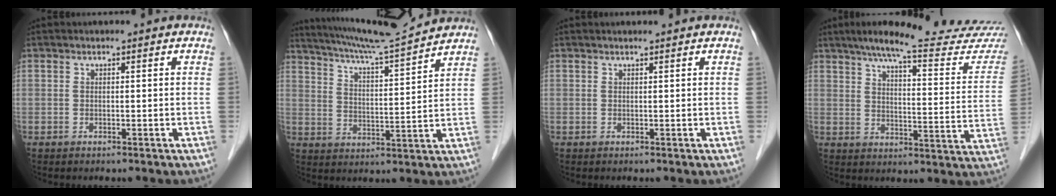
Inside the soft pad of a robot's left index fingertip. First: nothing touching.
{"total": 12.2, "force": [11.4, -1.6, 3.9], "torque": [-0.077, -0.010, 0.183]}
{"total": 0.7, "force": [0.6, -0.1, 0.4], "torque": [-0.005, 0.004, 0.011]}
{"total": 24.1, "force": [21.5, 1.5, 10.8], "torque": [-0.146, -0.063, 0.262]}